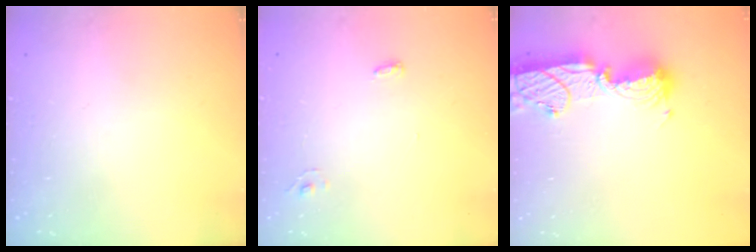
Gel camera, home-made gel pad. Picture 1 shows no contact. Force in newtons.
{"total": 4.1, "press": 3.5, "slide": 2.2}
{"total": 15.3, "press": 14.8, "slide": 4.0}